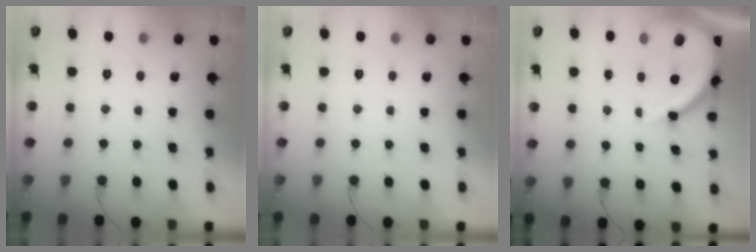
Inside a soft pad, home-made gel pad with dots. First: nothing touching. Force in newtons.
{"total": 0.0}
{"total": 13.2, "press": 13.1, "slide": 1.3}